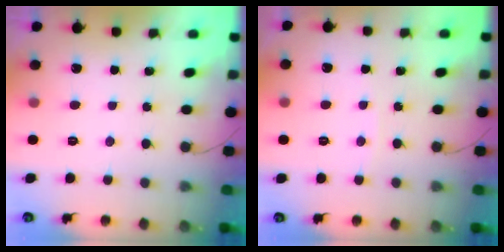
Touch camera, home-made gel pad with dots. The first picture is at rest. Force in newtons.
{"total": 3.1, "press": 3.1, "slide": 0.4}